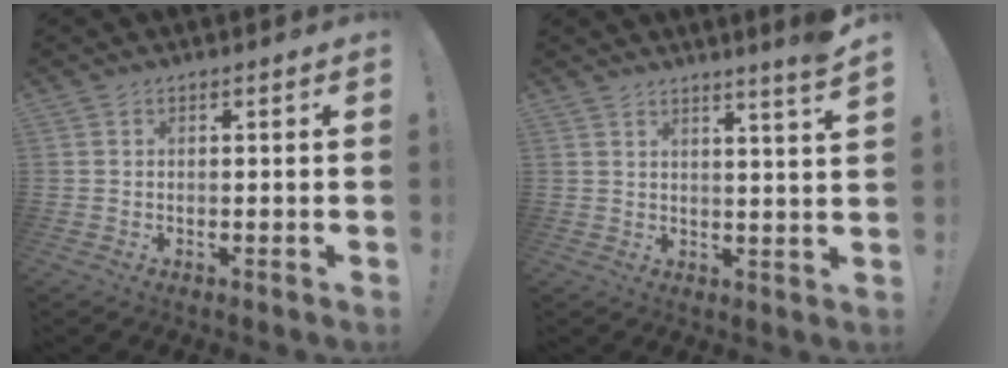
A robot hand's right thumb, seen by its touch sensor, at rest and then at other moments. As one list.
[{"total": 5.5, "force": [3.7, -1.1, 3.8], "torque": [-0.050, -0.035, 0.056]}]